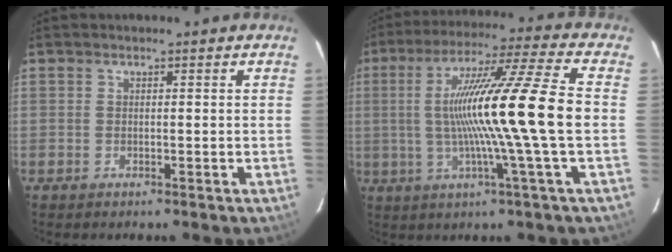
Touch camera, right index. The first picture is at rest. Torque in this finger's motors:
{"motor_torque": [2.14, 0.00, 1.05, 0.21]}